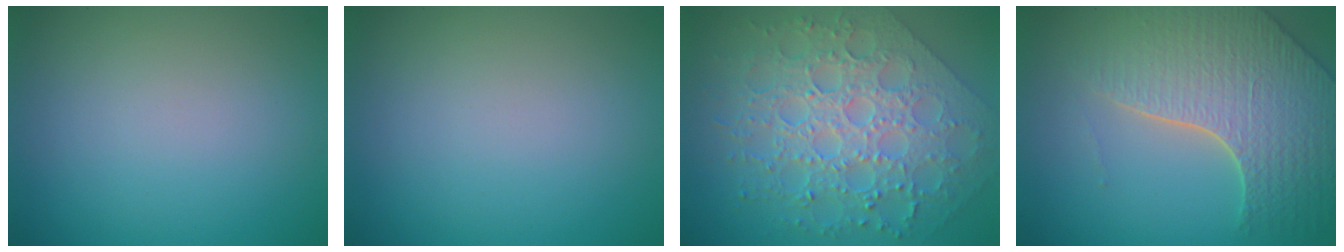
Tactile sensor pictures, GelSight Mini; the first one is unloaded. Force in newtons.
{"total": 0.0}
{"total": 8.3, "press": 6.2, "slide": 5.5}
{"total": 6.4, "press": 5.2, "slide": 3.7}